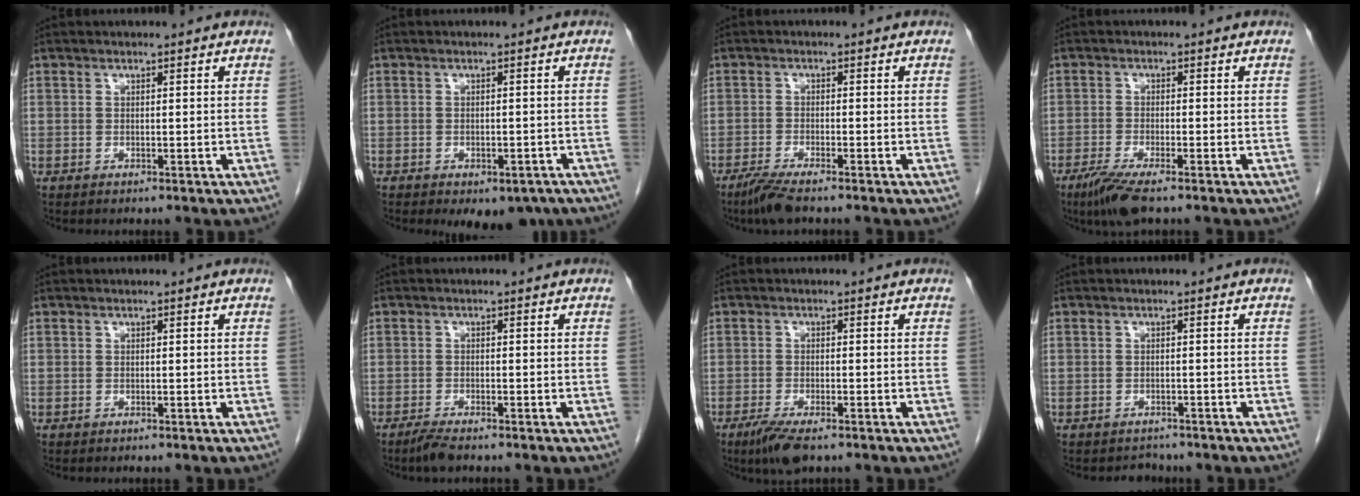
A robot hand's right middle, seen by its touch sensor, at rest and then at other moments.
{"total": 7.0, "force": [-5.0, 3.5, 3.3], "torque": [-0.025, 0.001, -0.064]}
{"total": 4.1, "force": [-3.2, 0.3, 2.6], "torque": [-0.057, -0.011, -0.061]}
{"total": 5.4, "force": [-3.7, 0.6, 3.9], "torque": [-0.079, -0.015, -0.068]}
{"total": 0.0}
{"total": 2.5, "force": [-2.1, 0.3, 1.4], "torque": [-0.037, -0.007, -0.039]}
{"total": 5.1, "force": [-3.4, 1.2, 3.5], "torque": [-0.070, -0.011, -0.058]}
{"total": 2.0, "force": [-1.7, 1.0, -0.3], "torque": [-0.001, 0.000, -0.025]}